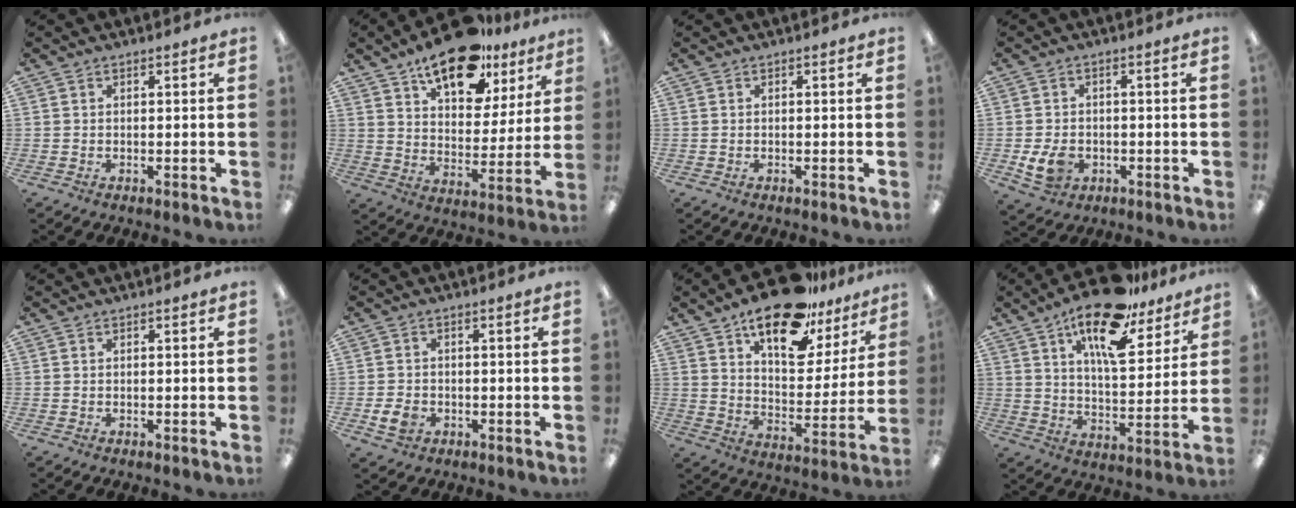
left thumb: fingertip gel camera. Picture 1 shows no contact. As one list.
[{"total": 17.7, "force": [12.7, 8.4, 9.0], "torque": [-0.135, -0.069, 0.219]}, {"total": 0.0}, {"total": 6.6, "force": [-1.8, 5.0, 4.0], "torque": [-0.080, 0.003, -0.030]}, {"total": 0.0}, {"total": 4.0, "force": [-1.4, 3.0, 2.3], "torque": [-0.050, 0.002, -0.026]}, {"total": 20.3, "force": [14.5, 8.7, 11.2], "torque": [-0.170, -0.087, 0.247]}, {"total": 19.2, "force": [13.1, 7.2, 12.0], "torque": [-0.200, -0.070, 0.219]}]